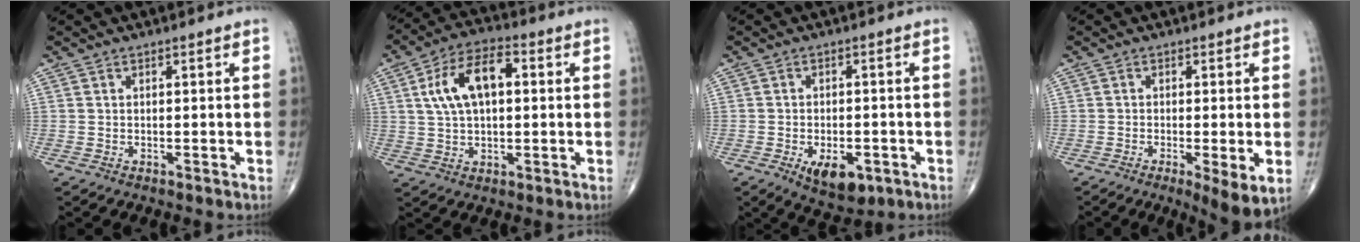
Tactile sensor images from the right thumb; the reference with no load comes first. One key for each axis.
{"total": 11.8, "fx": 2.5, "fy": 6.2, "fz": 9.8, "tx": -0.177, "ty": 0.021, "tz": 0.040}
{"total": 7.9, "fx": -3.2, "fy": 4.1, "fz": 5.9, "tx": -0.076, "ty": 0.006, "tz": -0.037}
{"total": 6.8, "fx": -2.0, "fy": 1.3, "fz": 6.4, "tx": -0.103, "ty": -0.020, "tz": -0.033}